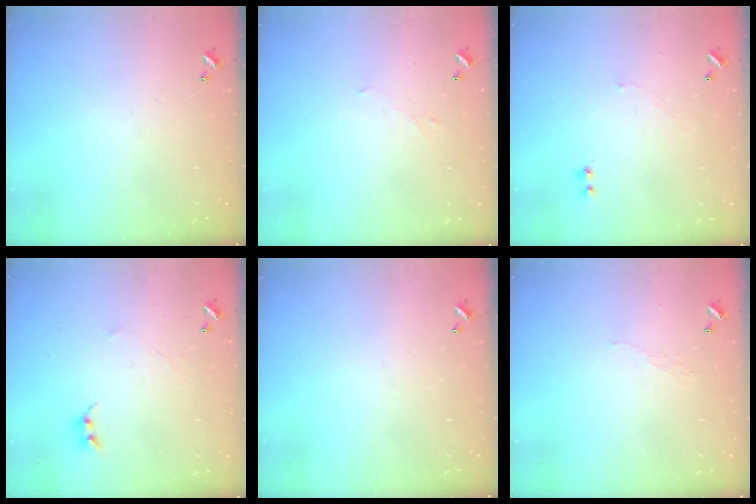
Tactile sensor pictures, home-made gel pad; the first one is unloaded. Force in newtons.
{"total": 0.7, "press": 0.2, "slide": 0.7}
{"total": 1.6, "press": 1.5, "slide": 0.6}
{"total": 1.0, "press": 0.9, "slide": 0.4}
{"total": 0.0}
{"total": 2.0, "press": 2.0, "slide": 0.5}